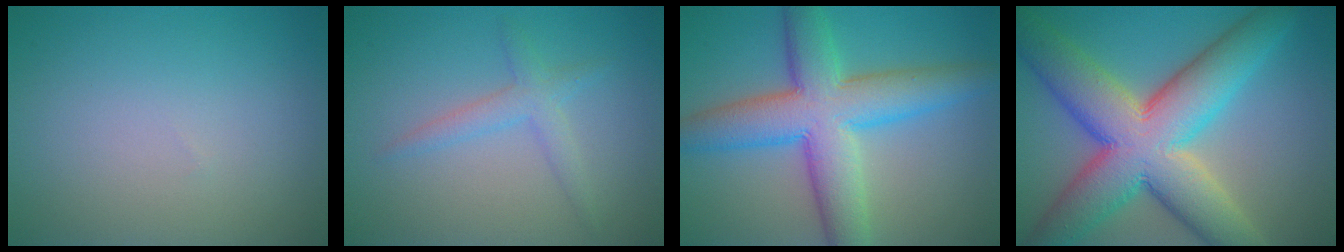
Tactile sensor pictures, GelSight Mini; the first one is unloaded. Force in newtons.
{"total": 2.2, "press": 2.2, "slide": 0.2}
{"total": 9.3, "press": 9.3, "slide": 0.1}
{"total": 13.3, "press": 13.3, "slide": 0.6}